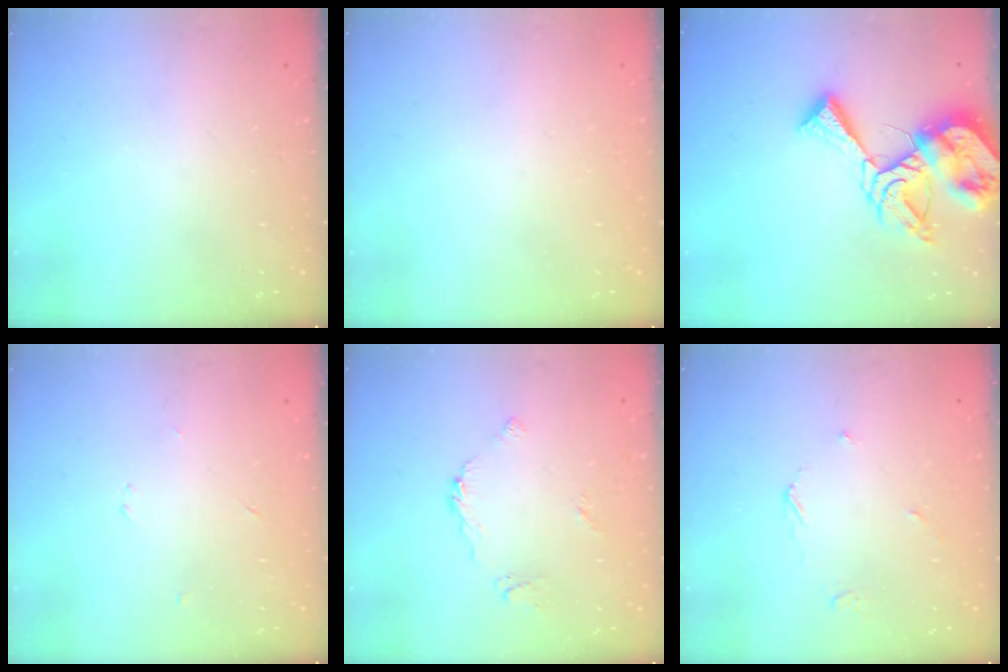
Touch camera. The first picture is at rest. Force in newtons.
{"total": 2.0, "press": 2.0, "slide": 0.1}
{"total": 15.3, "press": 15.2, "slide": 1.5}
{"total": 2.2, "press": 2.2, "slide": 0.2}
{"total": 4.8, "press": 4.8, "slide": 0.4}
{"total": 2.6, "press": 2.6, "slide": 0.5}